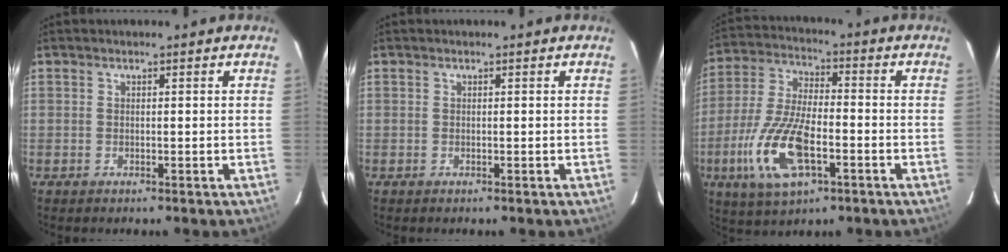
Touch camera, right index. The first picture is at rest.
{"total": 0.0}
{"total": 15.9, "force": [-5.8, 6.6, 13.3], "torque": [-0.292, -0.013, -0.107]}